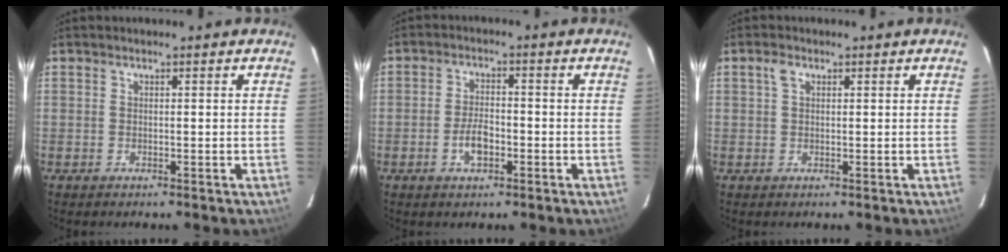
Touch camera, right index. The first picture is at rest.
{"total": 4.6, "force": [-1.9, 2.3, 3.5], "torque": [-0.072, 0.002, -0.032]}
{"total": 1.8, "force": [0.7, 1.1, 1.2], "torque": [-0.025, 0.007, 0.012]}